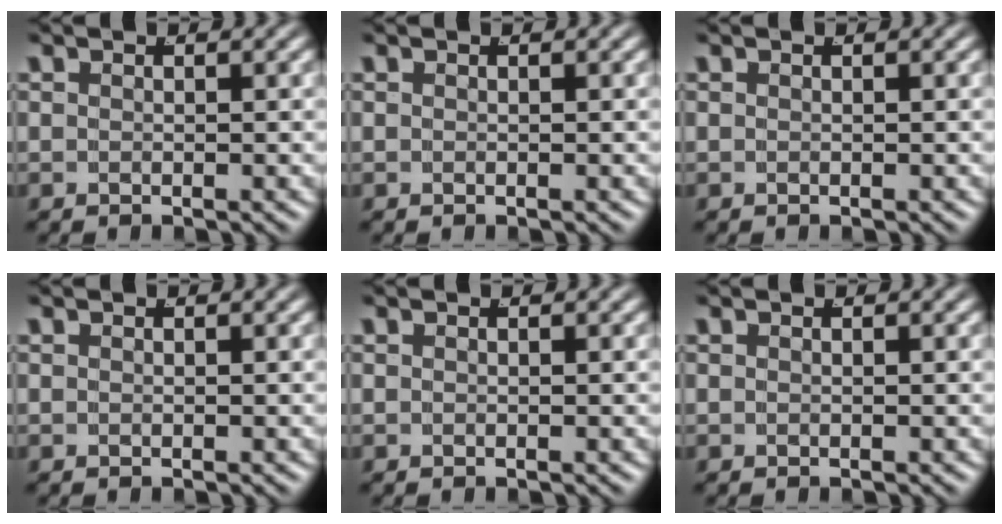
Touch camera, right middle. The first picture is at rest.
{"total": 0.0}
{"total": 0.0}
{"total": 0.0}
{"total": 0.0}
{"total": 0.0}